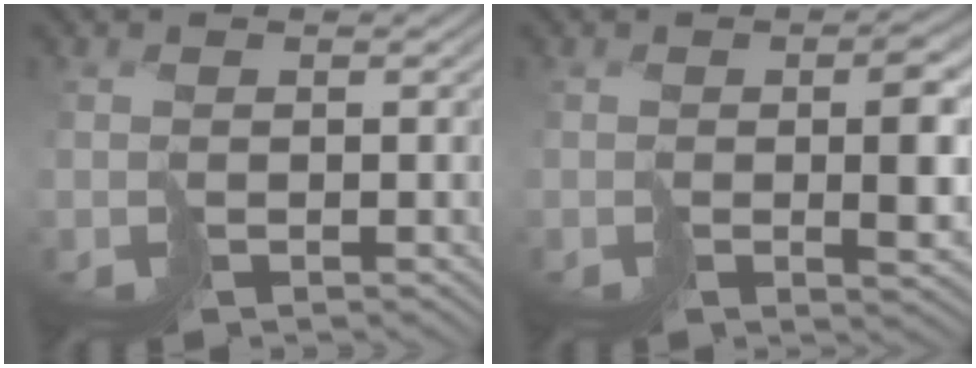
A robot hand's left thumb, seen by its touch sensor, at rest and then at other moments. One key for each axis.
{"total": 4.8, "fx": -0.2, "fy": 1.1, "fz": 4.7, "tx": -0.071, "ty": -0.005, "tz": -0.001}